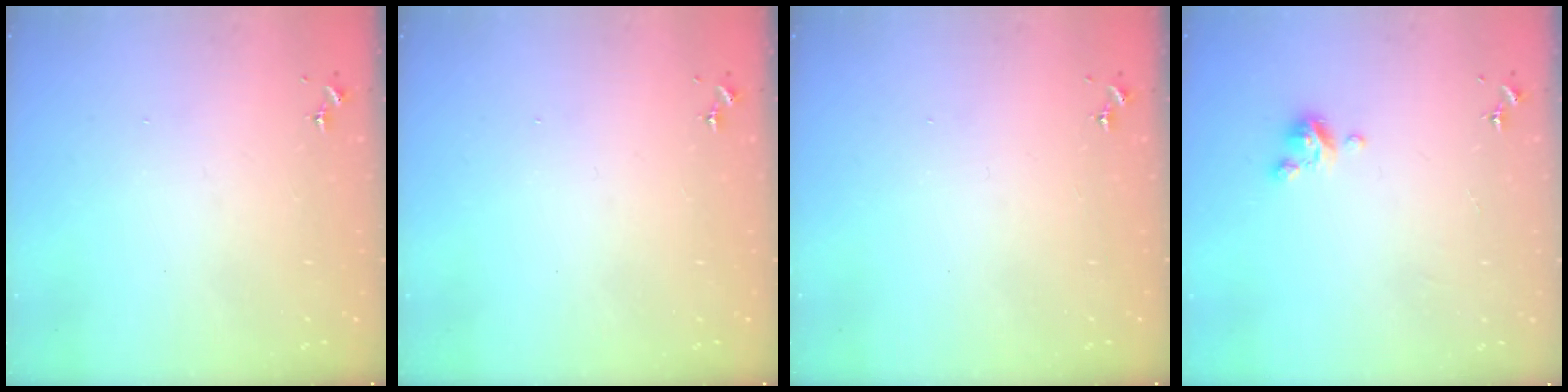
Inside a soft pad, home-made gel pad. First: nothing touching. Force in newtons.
{"total": 0.0}
{"total": 0.0}
{"total": 4.8, "press": 4.8, "slide": 0.3}